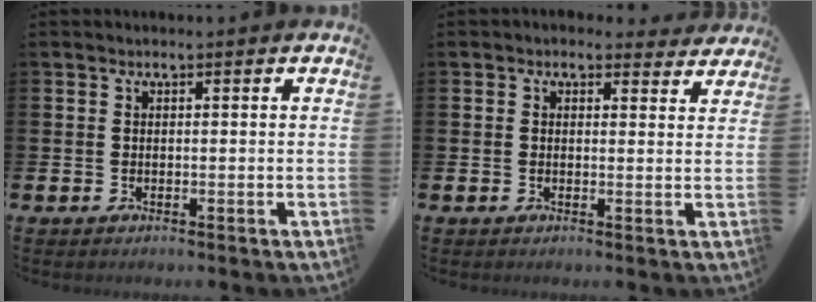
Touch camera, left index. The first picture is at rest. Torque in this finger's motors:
{"motor_torque": [1.01, -1.12, 0.44, 0.00]}